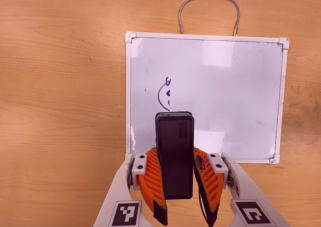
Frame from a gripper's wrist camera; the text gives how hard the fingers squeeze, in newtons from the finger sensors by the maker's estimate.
{"total": 9.0, "left": 7.7, "right": 10.3}